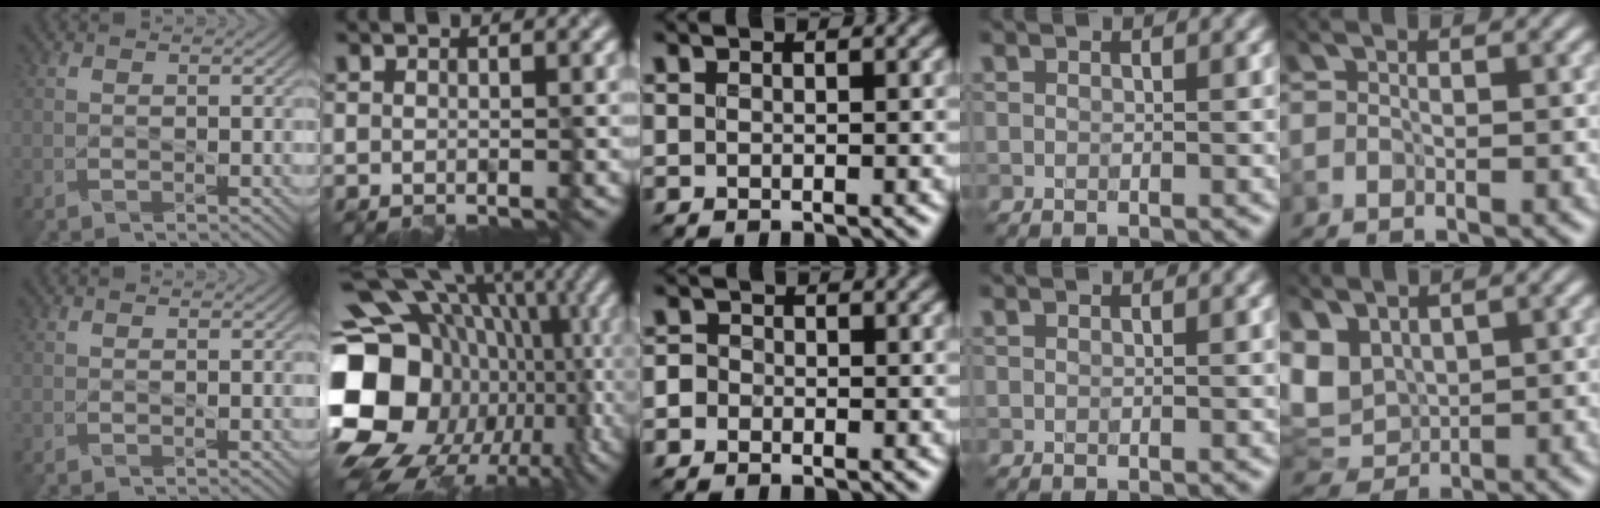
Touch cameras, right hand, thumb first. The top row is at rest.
{"index": {"total": 19.5, "force": [-2.9, 14.9, 12.3], "torque": [-0.223, 0.011, -0.045]}, "middle": {"total": 1.8, "force": [-0.7, 1.6, 0.0], "torque": [0.027, 0.016, -0.025]}, "little": {"total": 5.6, "force": [1.5, 3.7, 3.9], "torque": [-0.102, -0.008, 0.041]}}